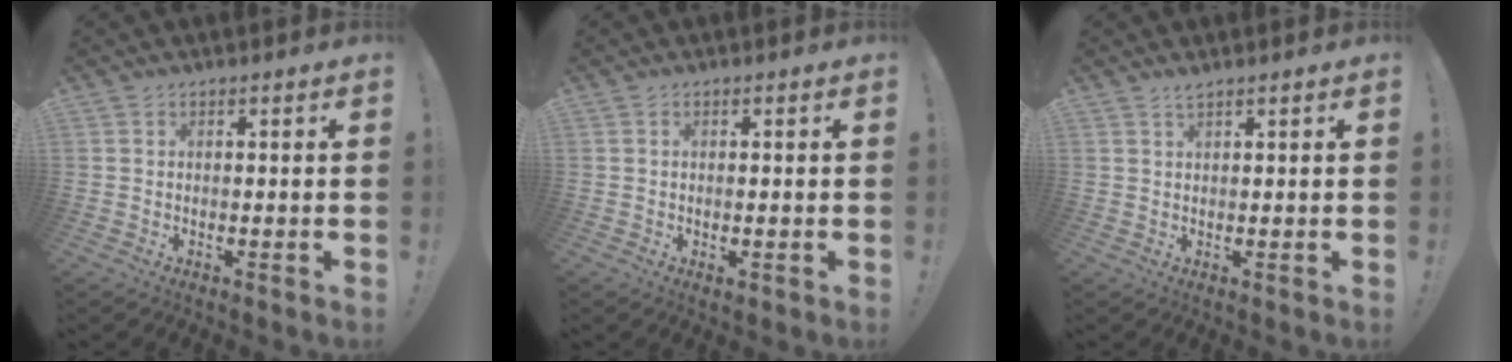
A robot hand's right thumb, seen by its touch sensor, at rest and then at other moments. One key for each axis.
{"total": 0.9, "fx": 0.5, "fy": 0.3, "fz": 0.7, "tx": -0.010, "ty": 0.000, "tz": 0.008}
{"total": 1.2, "fx": 1.0, "fy": 0.0, "fz": 0.6, "tx": -0.013, "ty": -0.001, "tz": 0.017}